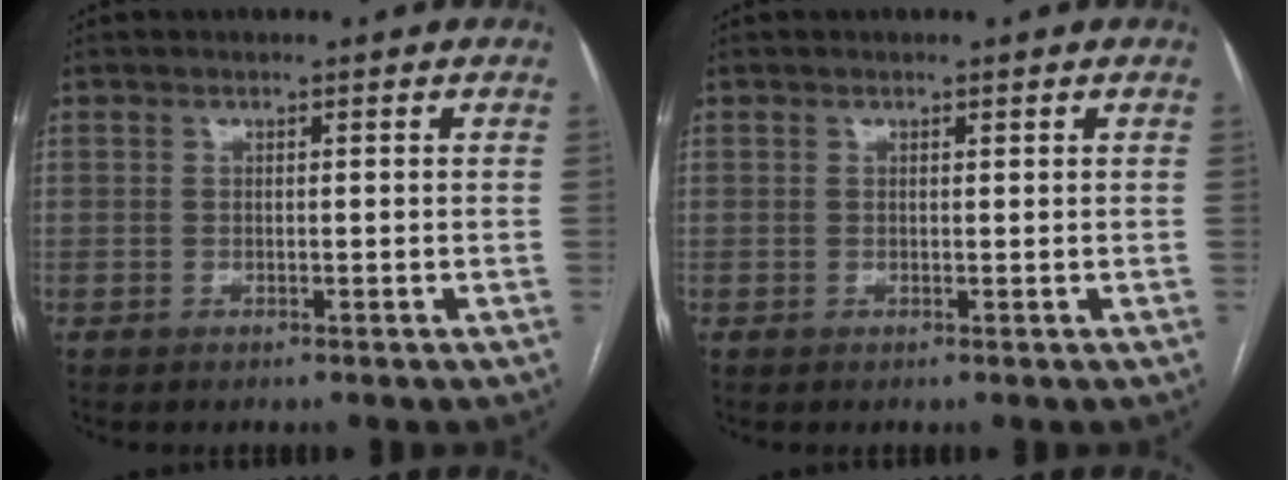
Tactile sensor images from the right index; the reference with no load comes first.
{"total": 0.0}